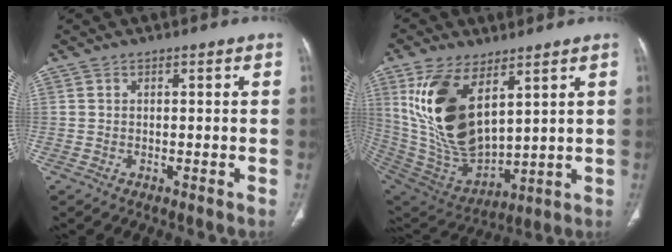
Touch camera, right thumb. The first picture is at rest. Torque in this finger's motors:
{"motor_torque": [0.94, 3.46, 2.13, 0.64, 0.27]}